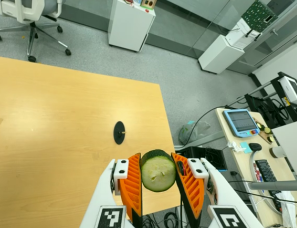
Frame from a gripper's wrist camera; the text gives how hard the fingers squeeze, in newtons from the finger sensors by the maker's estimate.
{"total": 9.4, "left": 8.9, "right": 9.8}